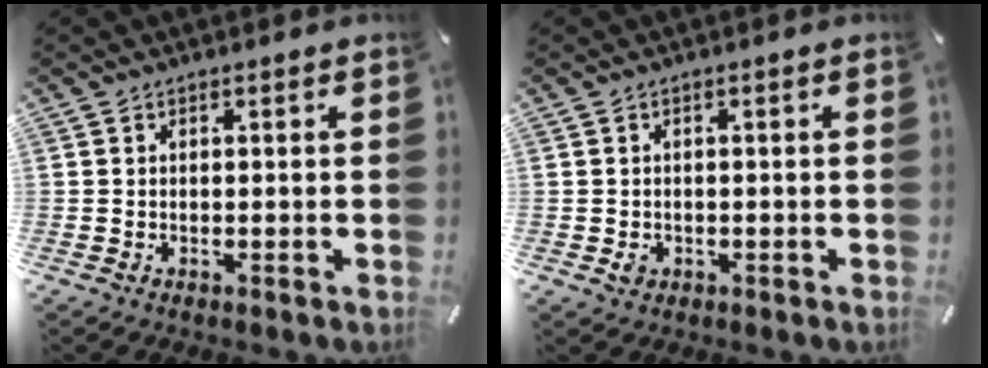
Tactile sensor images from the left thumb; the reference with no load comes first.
{"total": 1.9, "force": [-0.6, 1.6, 0.8], "torque": [-0.013, 0.004, -0.011]}